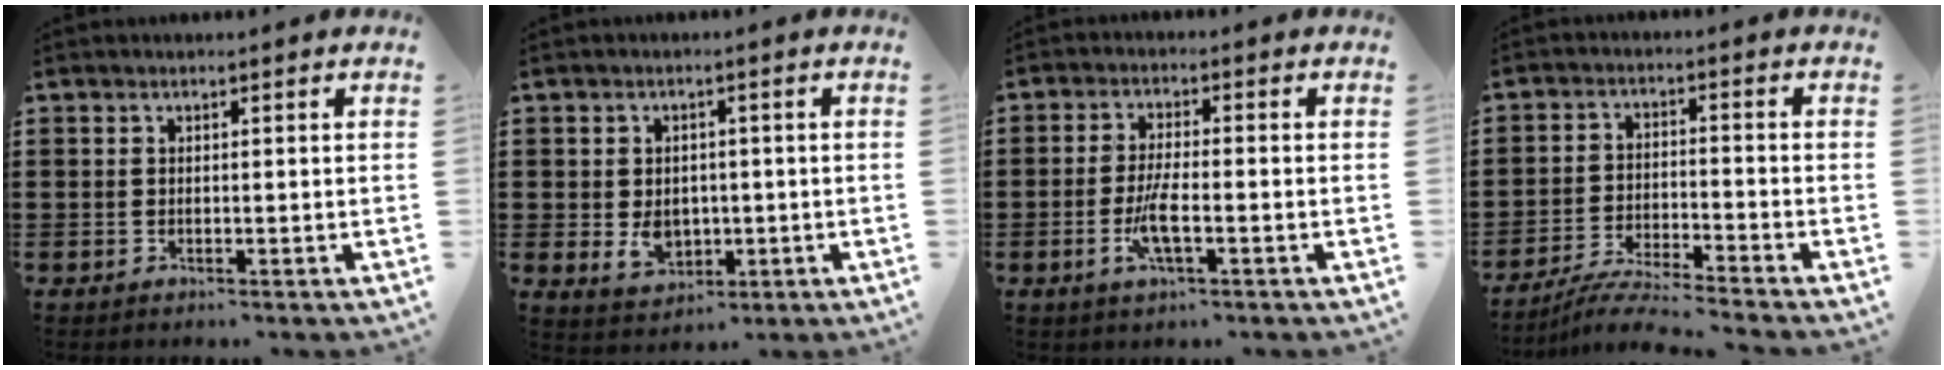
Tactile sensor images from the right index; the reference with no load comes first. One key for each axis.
{"total": 4.3, "fx": -0.6, "fy": 3.1, "fz": 2.8, "tx": -0.051, "ty": -0.001, "tz": -0.011}
{"total": 5.0, "fx": -1.9, "fy": 1.0, "fz": 4.5, "tx": -0.095, "ty": -0.007, "tz": -0.037}
{"total": 5.1, "fx": -4.9, "fy": -0.6, "fz": 1.5, "tx": -0.039, "ty": -0.017, "tz": -0.098}